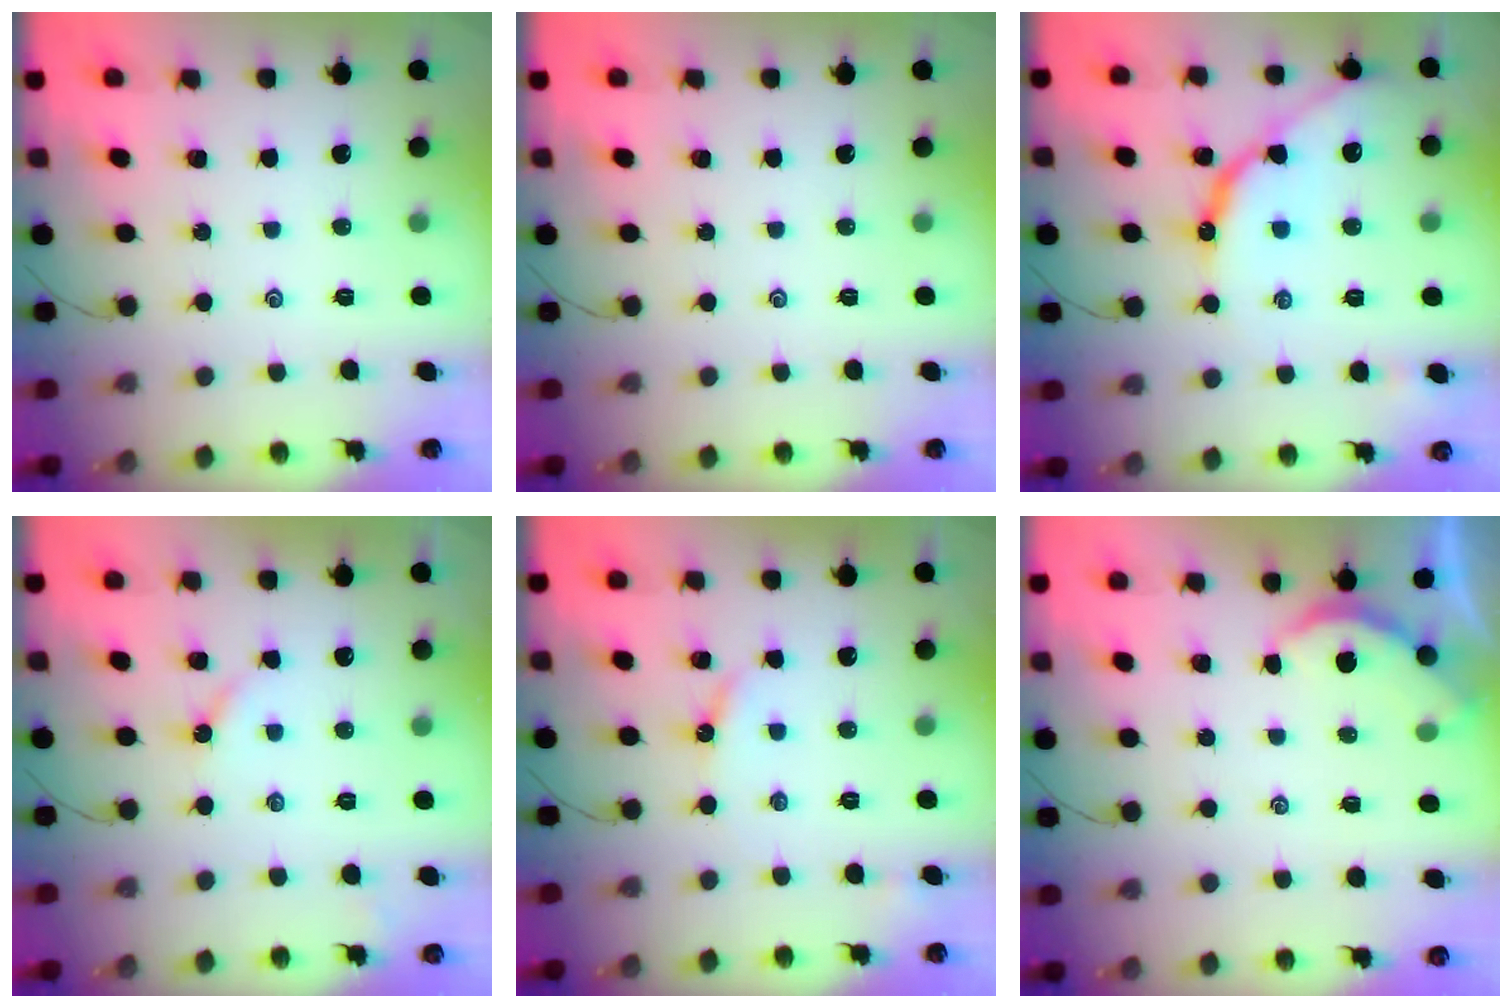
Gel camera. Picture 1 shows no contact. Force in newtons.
{"total": 0.0}
{"total": 11.8, "press": 11.7, "slide": 1.2}
{"total": 2.8, "press": 2.8, "slide": 0.3}
{"total": 4.1, "press": 4.1, "slide": 0.4}
{"total": 2.5, "press": 2.5, "slide": 0.4}